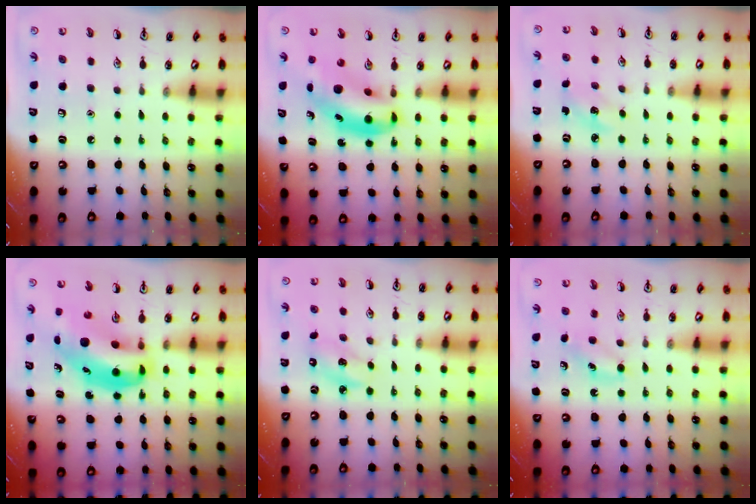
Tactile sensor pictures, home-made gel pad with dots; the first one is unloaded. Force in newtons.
{"total": 9.4, "press": 9.0, "slide": 2.7}
{"total": 3.1, "press": 2.9, "slide": 1.2}
{"total": 11.3, "press": 10.8, "slide": 3.3}
{"total": 3.0, "press": 3.0, "slide": 0.5}
{"total": 3.5, "press": 3.3, "slide": 1.0}